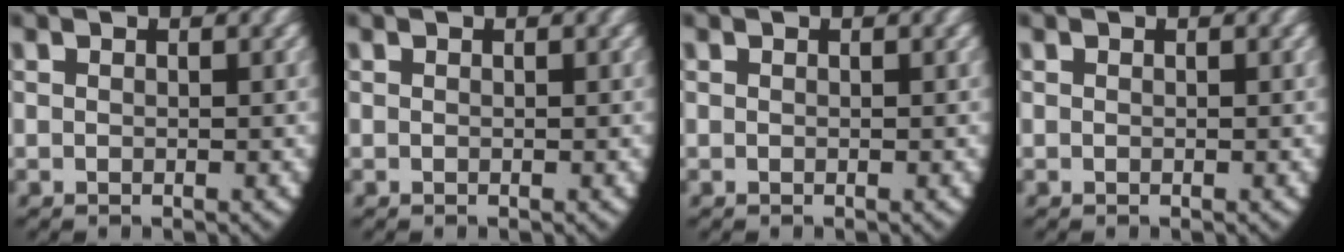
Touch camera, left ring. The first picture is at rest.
{"total": 0.0}
{"total": 0.0}
{"total": 0.0}